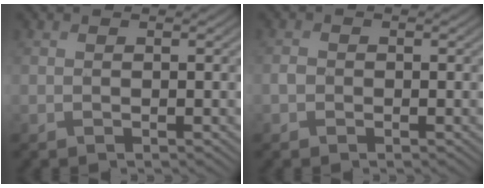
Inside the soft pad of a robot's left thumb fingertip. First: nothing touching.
{"total": 1.1, "force": [-0.4, 0.9, 0.4], "torque": [-0.007, -0.002, -0.014]}